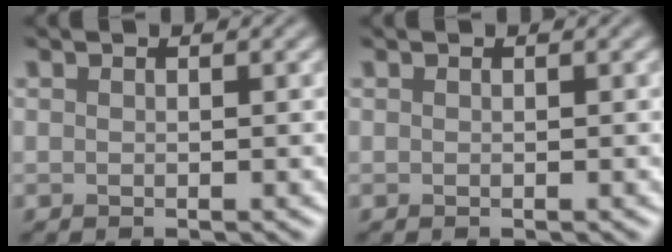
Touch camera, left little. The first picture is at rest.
{"total": 0.0}